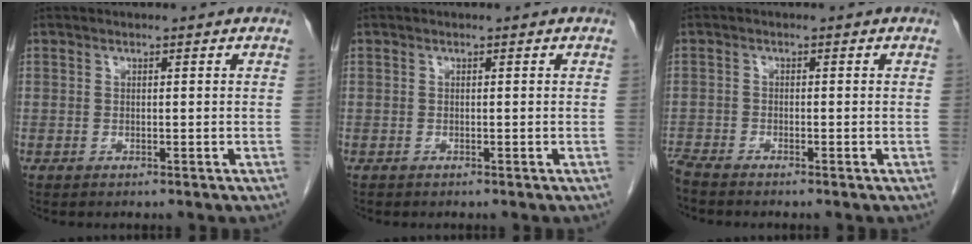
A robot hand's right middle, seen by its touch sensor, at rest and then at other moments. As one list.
[{"total": 0.0}, {"total": 2.5, "force": [-2.5, -0.1, 0.6], "torque": [-0.016, -0.010, -0.049]}]